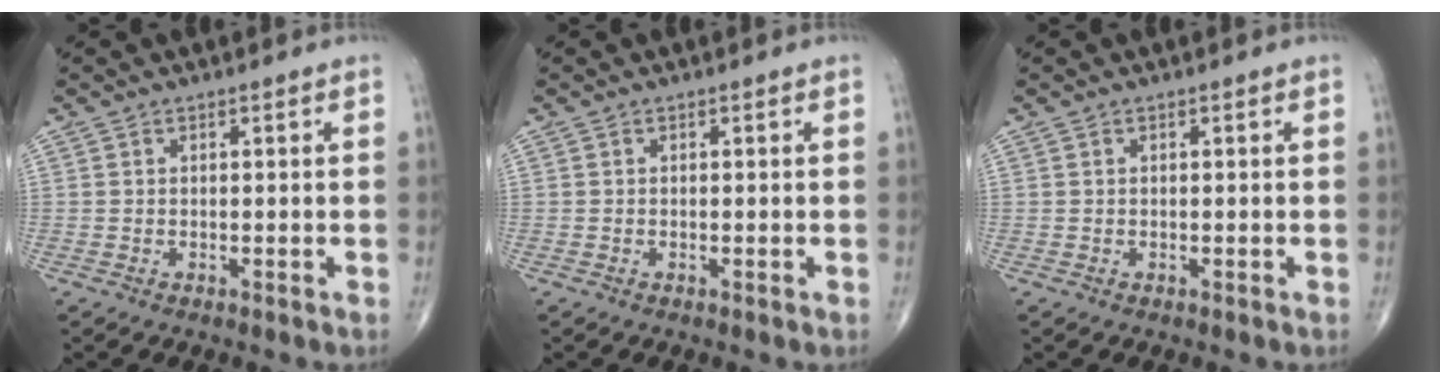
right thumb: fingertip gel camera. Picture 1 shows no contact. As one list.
[{"total": 0.0}, {"total": 0.0}]